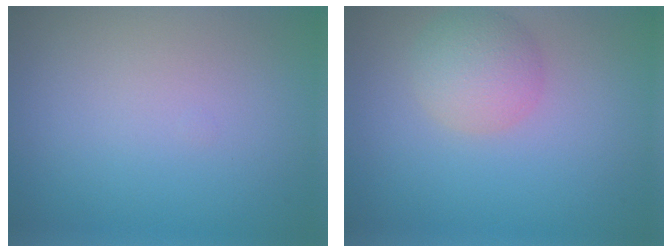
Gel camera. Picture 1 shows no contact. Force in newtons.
{"total": 3.4, "press": 3.4, "slide": 0.2}